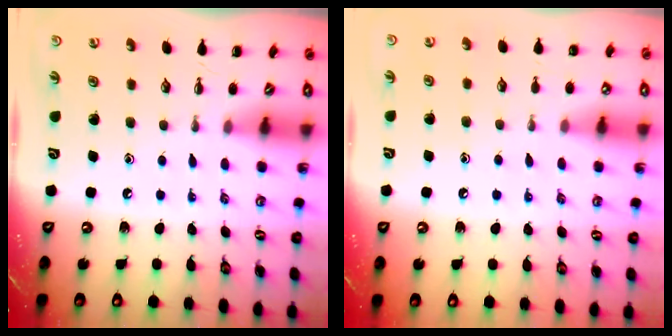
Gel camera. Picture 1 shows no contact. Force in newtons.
{"total": 6.2, "press": 5.9, "slide": 1.9}